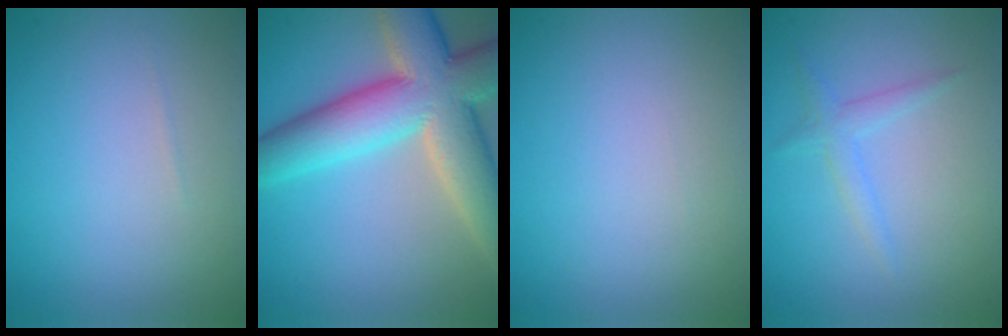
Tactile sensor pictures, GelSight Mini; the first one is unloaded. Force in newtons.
{"total": 11.5, "press": 11.4, "slide": 0.9}
{"total": 0.0}
{"total": 1.6, "press": 1.6, "slide": 0.1}